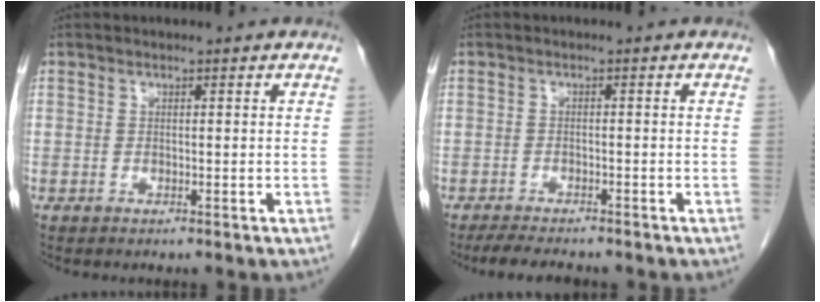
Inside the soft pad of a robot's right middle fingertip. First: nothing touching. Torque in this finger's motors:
{"motor_torque": [0.13, -0.01, 0.00, 0.00]}